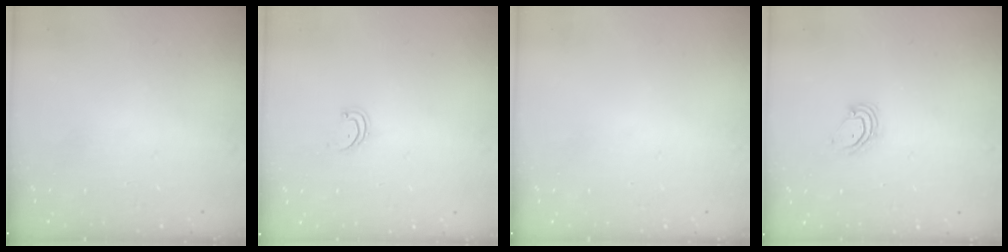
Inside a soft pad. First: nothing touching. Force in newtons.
{"total": 1.9, "press": 1.9, "slide": 0.2}
{"total": 0.0}
{"total": 5.5, "press": 5.5, "slide": 0.3}